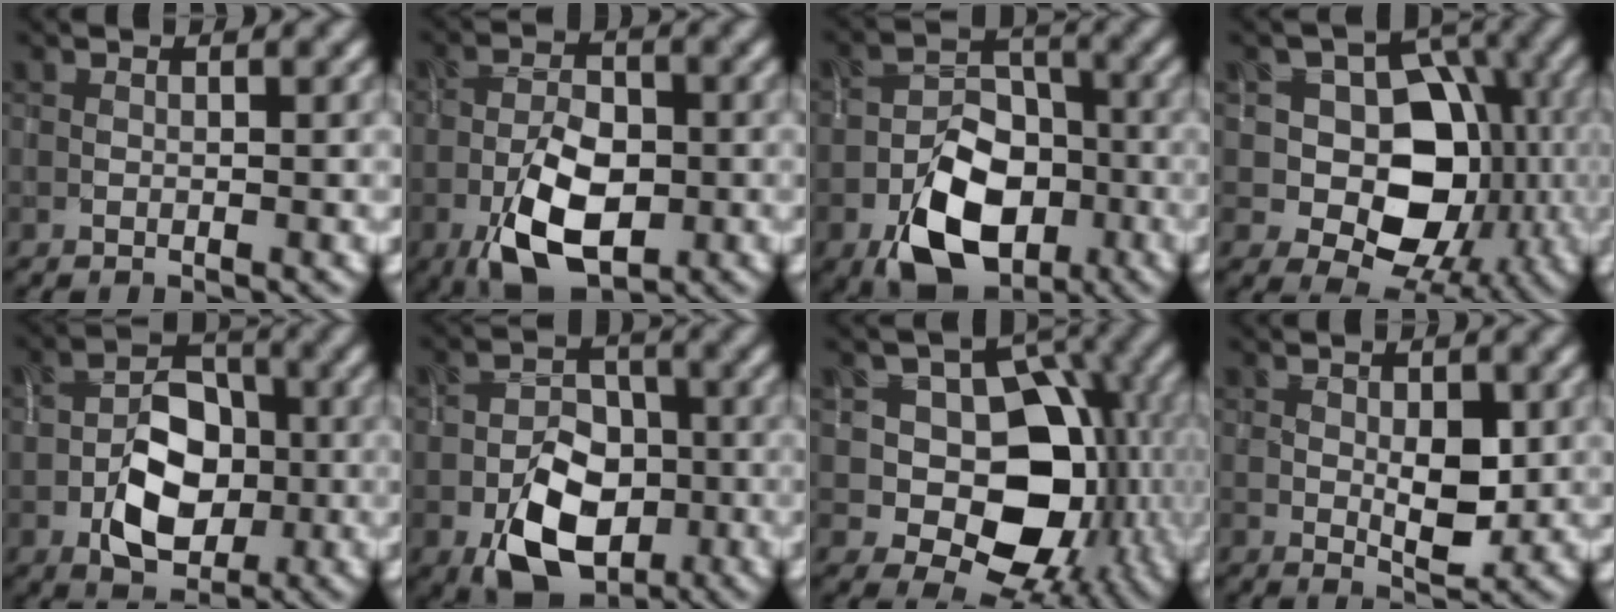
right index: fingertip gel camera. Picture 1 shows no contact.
{"total": 7.8, "force": [-3.2, 3.9, 6.0], "torque": [-0.119, -0.005, -0.065]}
{"total": 9.0, "force": [-4.3, 5.4, 5.7], "torque": [-0.097, -0.004, -0.074]}
{"total": 10.7, "force": [-0.9, 7.9, 7.2], "torque": [-0.065, 0.012, -0.034]}
{"total": 6.8, "force": [-1.9, 4.3, 4.9], "torque": [-0.070, 0.003, -0.034]}
{"total": 8.1, "force": [-3.5, 5.1, 5.3], "torque": [-0.091, -0.009, -0.062]}
{"total": 11.6, "force": [-1.0, 8.1, 8.2], "torque": [-0.088, 0.008, -0.025]}
{"total": 3.8, "force": [0.0, 1.9, 3.2], "torque": [-0.057, -0.007, 0.006]}